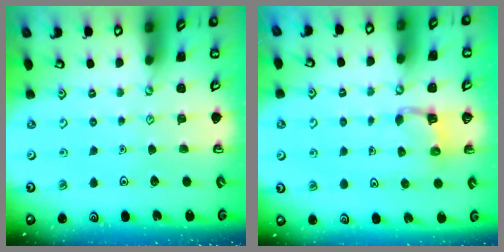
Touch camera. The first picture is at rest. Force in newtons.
{"total": 3.4, "press": 3.3, "slide": 0.6}